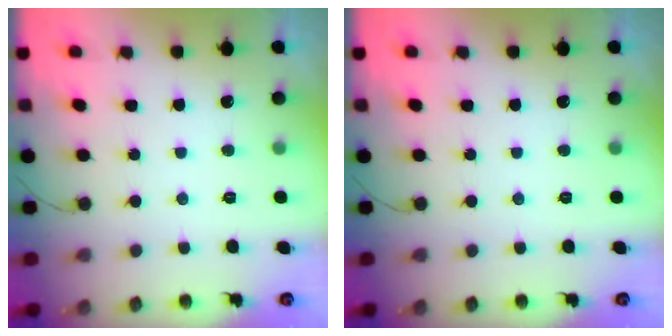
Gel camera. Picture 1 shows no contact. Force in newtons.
{"total": 0.0}